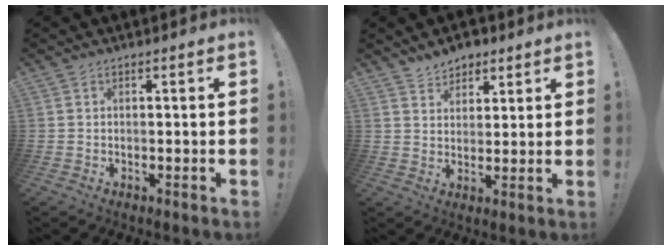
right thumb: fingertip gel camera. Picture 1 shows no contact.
{"total": 5.7, "force": [4.5, 3.4, 0.6], "torque": [-0.006, -0.028, 0.084]}